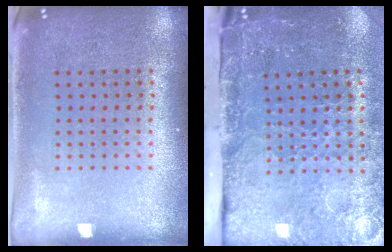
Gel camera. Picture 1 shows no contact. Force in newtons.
{"total": 4.9, "press": 3.7, "slide": 3.3}